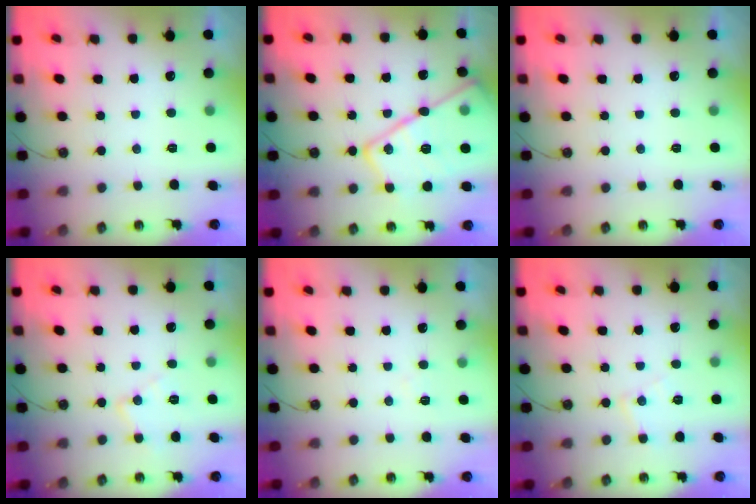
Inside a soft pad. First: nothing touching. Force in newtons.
{"total": 23.7, "press": 23.6, "slide": 1.7}
{"total": 0.0}
{"total": 8.4, "press": 8.4, "slide": 0.7}
{"total": 5.4, "press": 5.4, "slide": 0.8}
{"total": 6.3, "press": 6.2, "slide": 0.4}